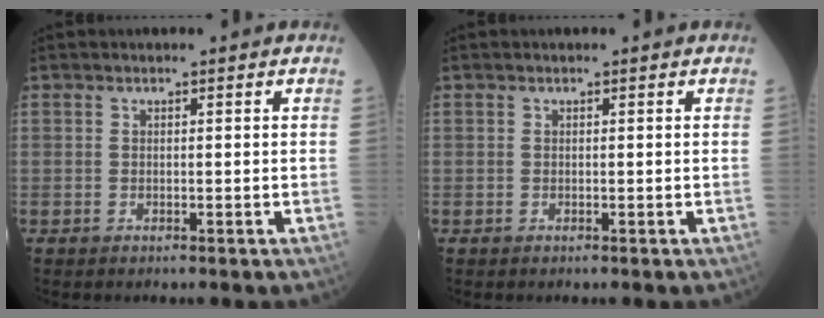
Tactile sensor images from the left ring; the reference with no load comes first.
{"total": 0.0}